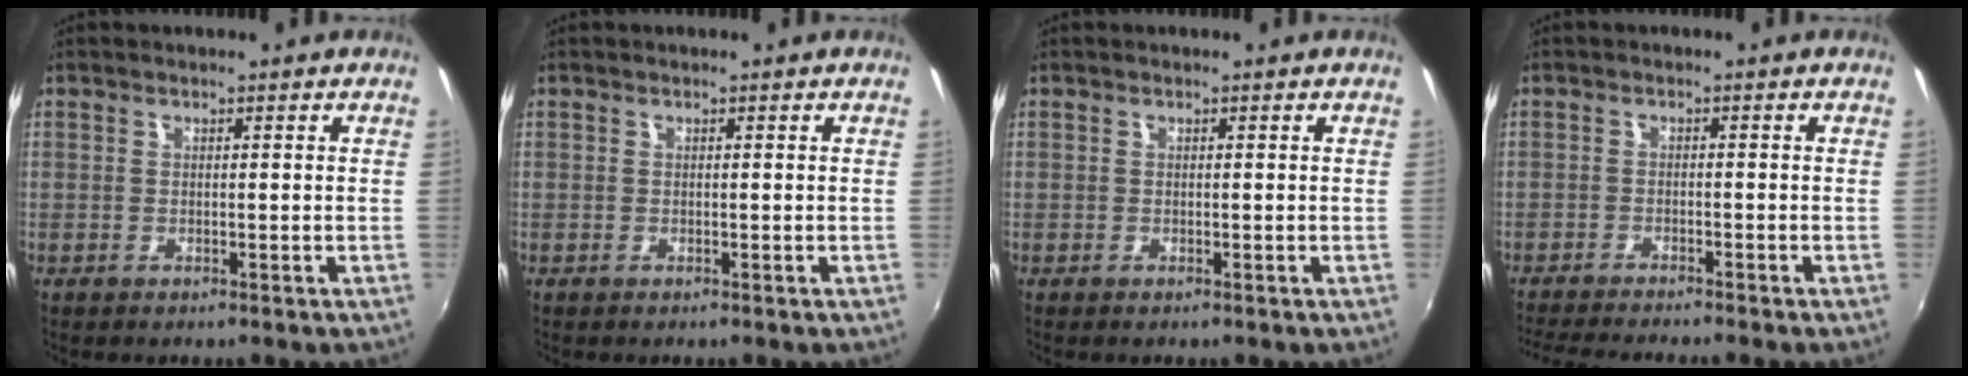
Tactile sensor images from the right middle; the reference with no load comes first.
{"total": 0.0}
{"total": 0.0}
{"total": 7.5, "force": [-6.9, -0.4, 3.0], "torque": [-0.075, -0.021, -0.112]}